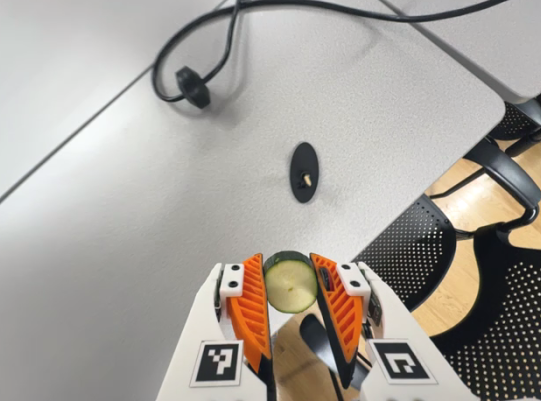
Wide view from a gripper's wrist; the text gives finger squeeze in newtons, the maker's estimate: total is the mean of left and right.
{"total": 8.0, "left": 8.0, "right": 8.0}